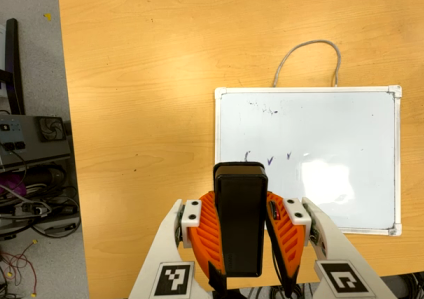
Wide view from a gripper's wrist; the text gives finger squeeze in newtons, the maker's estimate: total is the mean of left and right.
{"total": 8.5, "left": 7.0, "right": 10.0}